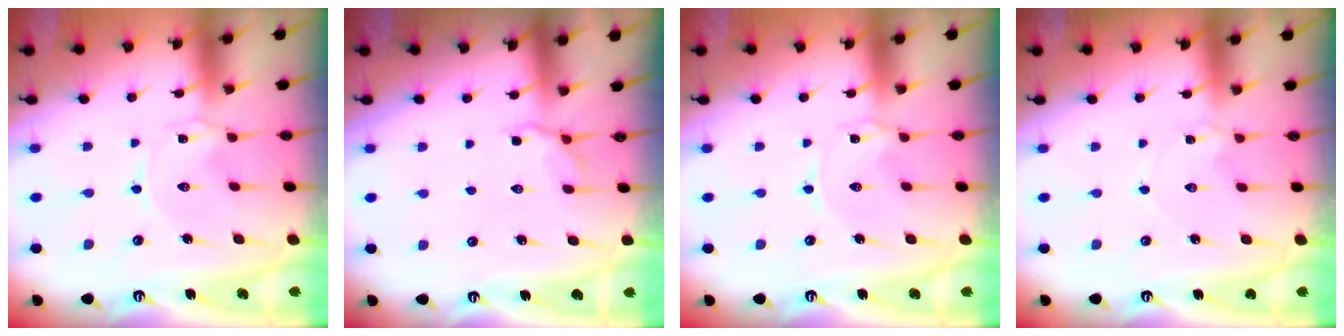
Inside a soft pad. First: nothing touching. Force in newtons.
{"total": 4.7, "press": 4.4, "slide": 1.7}
{"total": 0.5, "press": 0.5, "slide": 0.1}
{"total": 2.9, "press": 2.9, "slide": 0.5}